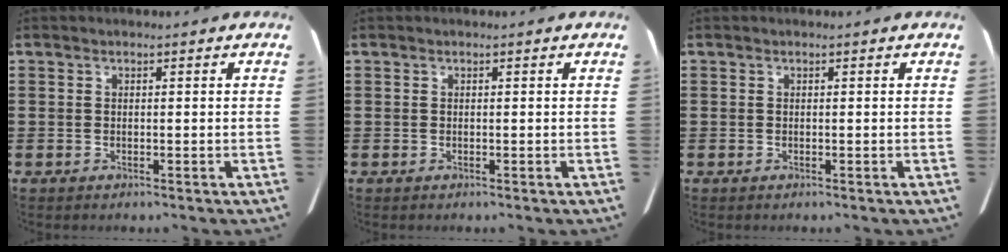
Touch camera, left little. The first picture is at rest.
{"total": 0.0}
{"total": 0.0}